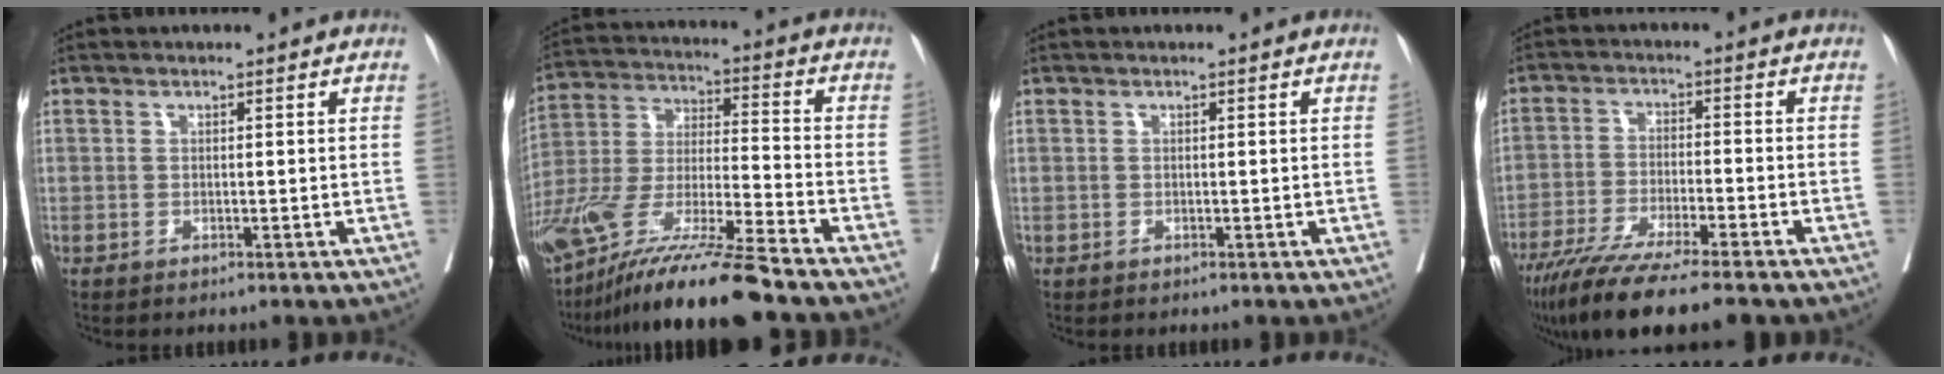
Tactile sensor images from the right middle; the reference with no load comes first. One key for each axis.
{"total": 19.9, "fx": -15.4, "fy": 0.0, "fz": 12.6, "tx": -0.272, "ty": -0.048, "tz": -0.287}
{"total": 0.0}
{"total": 13.7, "fx": -10.7, "fy": 0.9, "fz": 8.5, "tx": -0.148, "ty": -0.040, "tz": -0.174}